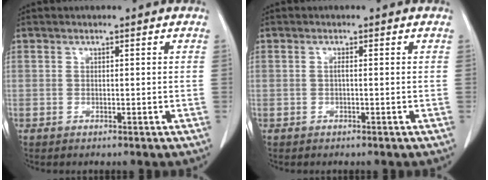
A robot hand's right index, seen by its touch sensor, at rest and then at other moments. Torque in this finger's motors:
{"motor_torque": [0.03, 0.00, 0.00, 0.01]}